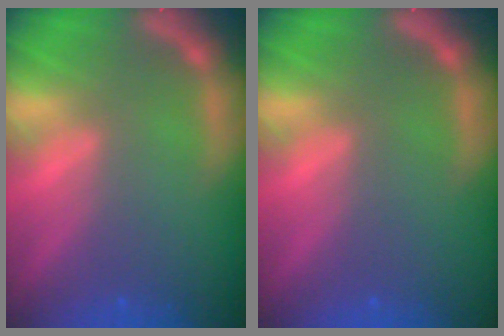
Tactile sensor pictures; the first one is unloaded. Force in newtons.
{"total": 0.0}